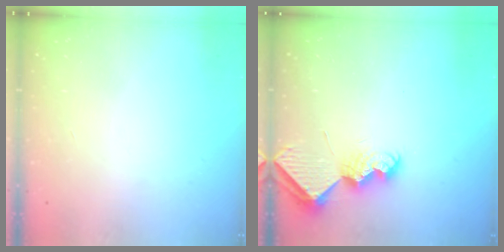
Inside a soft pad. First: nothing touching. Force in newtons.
{"total": 8.0, "press": 8.0, "slide": 0.2}